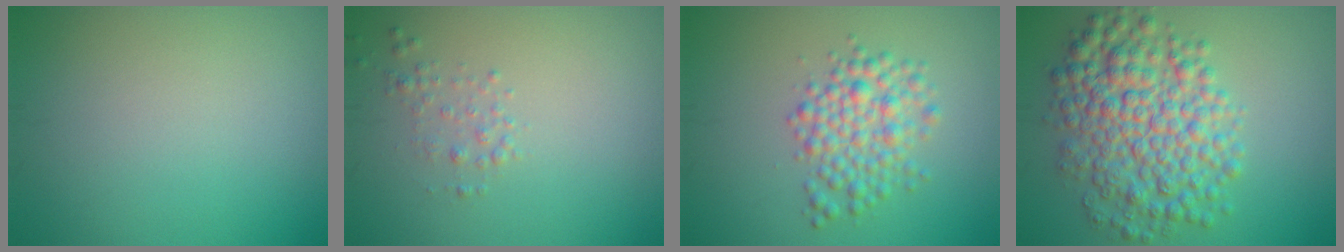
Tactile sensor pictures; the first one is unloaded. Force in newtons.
{"total": 1.0, "press": 1.0, "slide": 0.0}
{"total": 3.8, "press": 3.8, "slide": 0.0}
{"total": 7.8, "press": 7.8, "slide": 0.1}